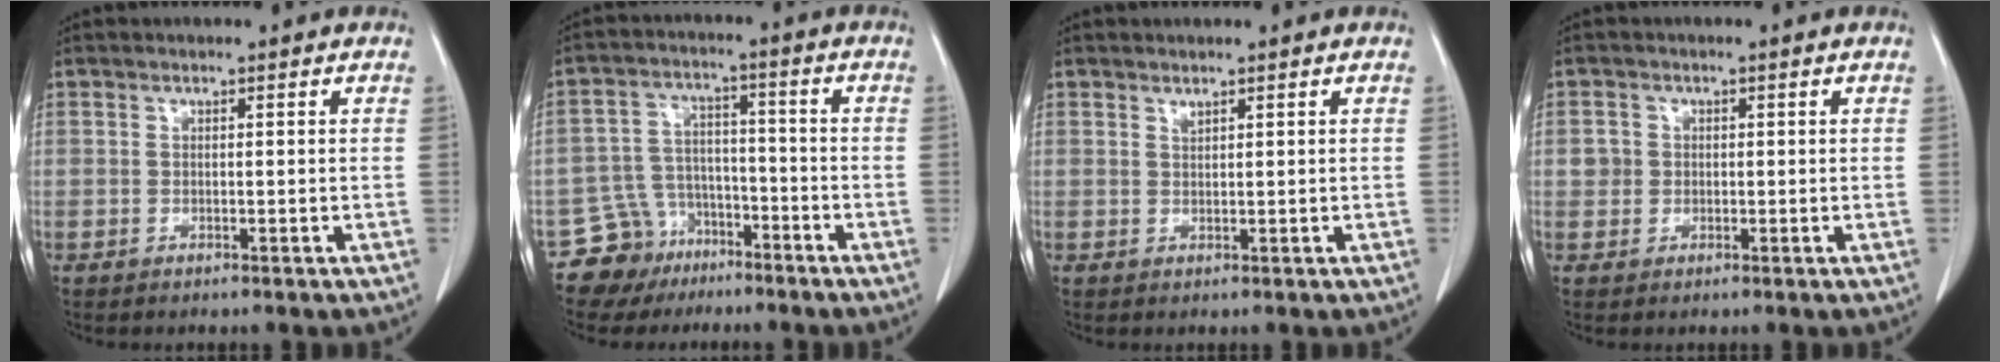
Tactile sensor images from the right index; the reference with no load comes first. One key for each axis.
{"total": 7.8, "fx": -5.3, "fy": 5.7, "fz": -0.2, "tx": 0.007, "ty": 0.032, "tz": -0.090}
{"total": 0.7, "fx": 0.6, "fy": 0.1, "fz": 0.3, "tx": -0.006, "ty": -0.005, "tz": 0.013}
{"total": 2.0, "fx": 0.2, "fy": 2.0, "fz": 0.3, "tx": 0.001, "ty": 0.007, "tz": 0.005}